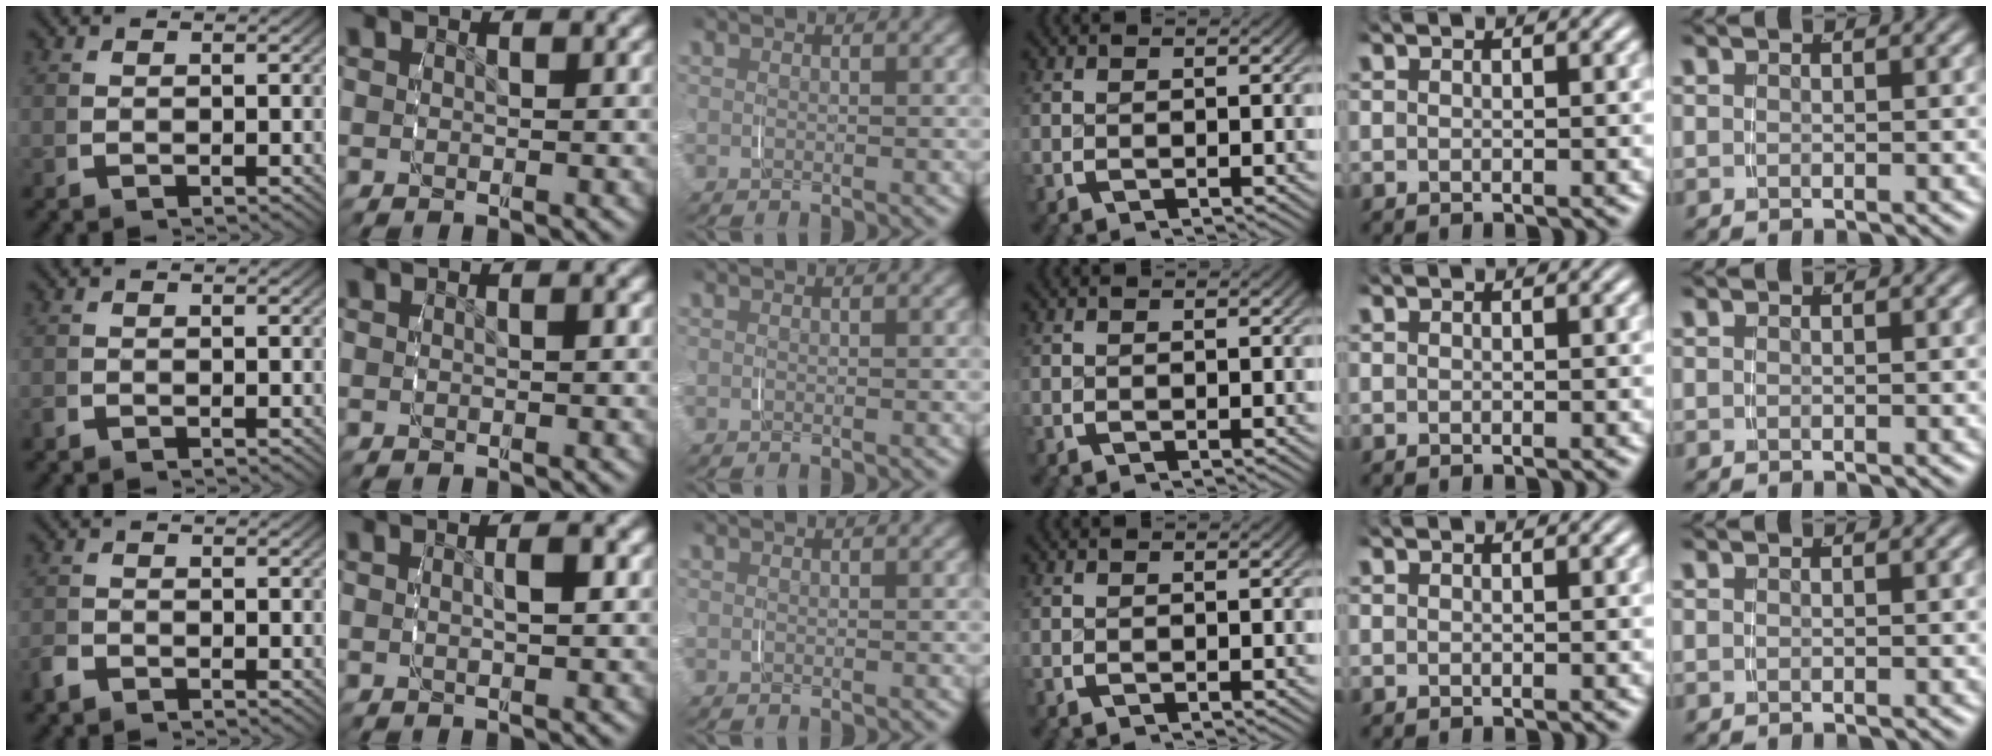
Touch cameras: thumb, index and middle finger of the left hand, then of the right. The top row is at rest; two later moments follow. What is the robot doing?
{"motion": "grasp_and_lifting", "object": "lipstick"}